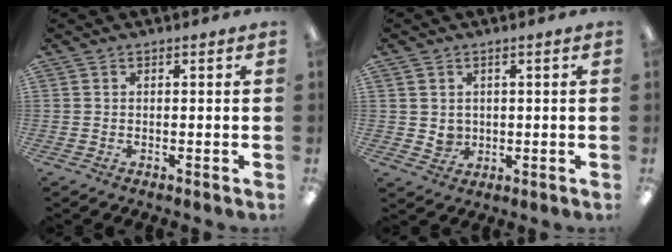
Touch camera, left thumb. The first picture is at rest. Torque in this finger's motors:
{"motor_torque": [0.00, 0.00, 0.05, -0.25, 0.00]}